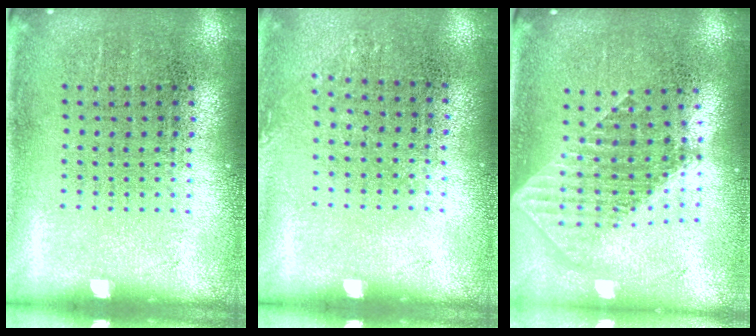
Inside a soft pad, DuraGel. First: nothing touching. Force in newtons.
{"total": 0.8, "press": 0.7, "slide": 0.4}
{"total": 1.9, "press": 1.5, "slide": 1.2}